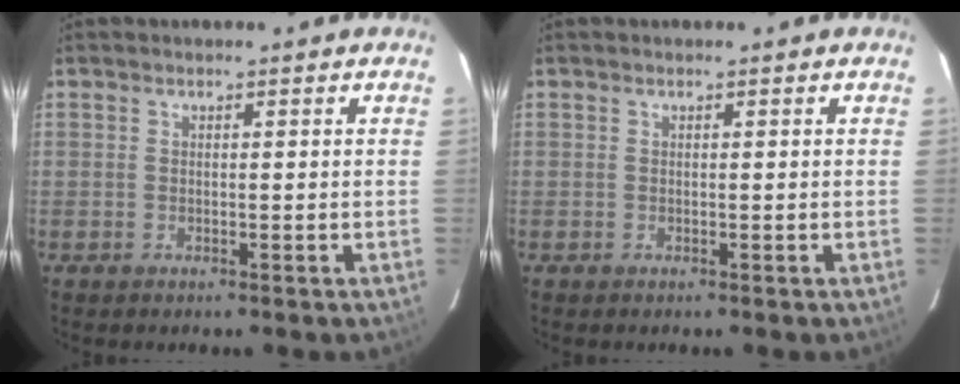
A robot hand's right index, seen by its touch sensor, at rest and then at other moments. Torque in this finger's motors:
{"motor_torque": [0.00, 0.00, 0.00, 0.00]}